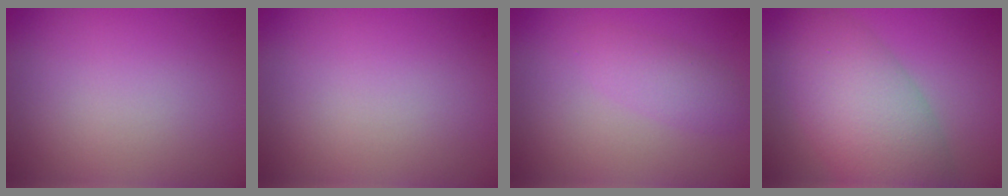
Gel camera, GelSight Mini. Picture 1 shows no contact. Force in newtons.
{"total": 0.0}
{"total": 2.0, "press": 2.0, "slide": 0.1}
{"total": 8.0, "press": 8.0, "slide": 0.5}